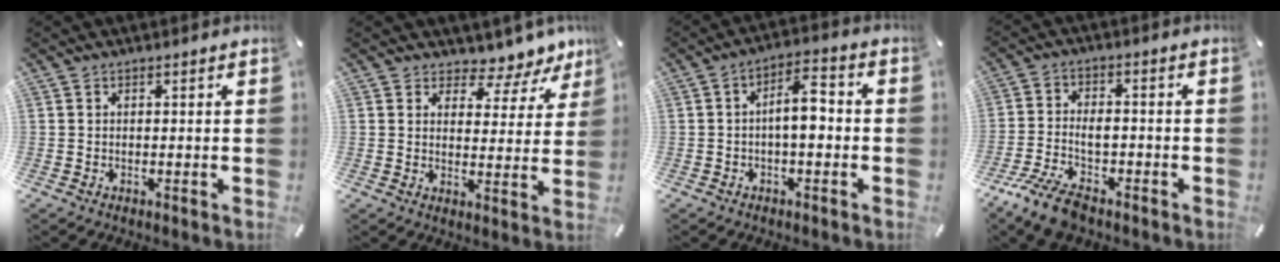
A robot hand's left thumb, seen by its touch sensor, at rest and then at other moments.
{"total": 6.7, "force": [5.5, 3.3, 1.9], "torque": [-0.017, -0.054, 0.090]}
{"total": 7.8, "force": [-1.1, 3.5, 6.9], "torque": [-0.110, 0.019, -0.019]}
{"total": 8.5, "force": [-4.2, 4.8, 5.6], "torque": [-0.120, 0.015, -0.078]}